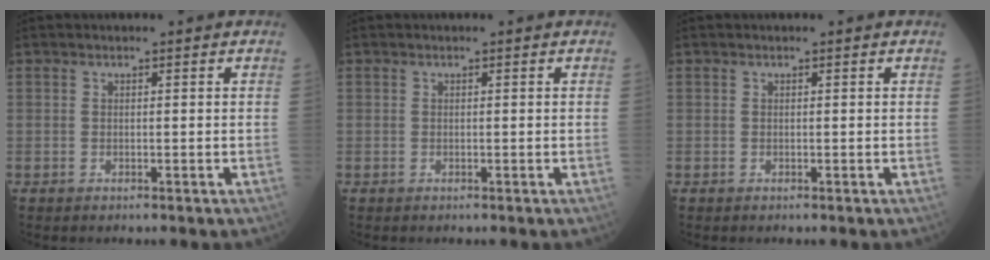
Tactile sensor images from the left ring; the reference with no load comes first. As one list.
[{"total": 0.0}, {"total": 0.0}]